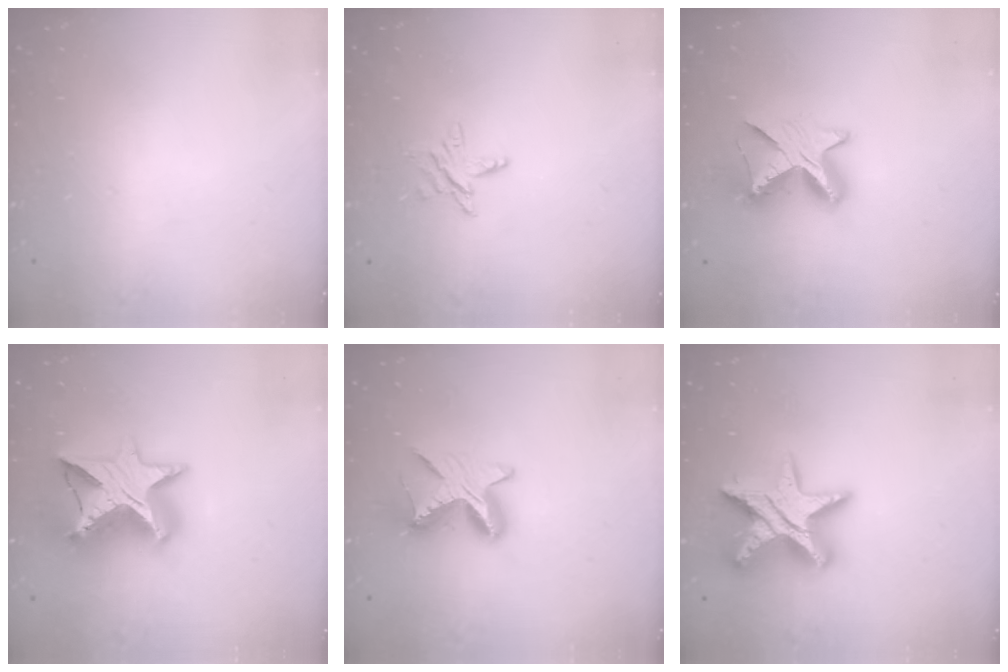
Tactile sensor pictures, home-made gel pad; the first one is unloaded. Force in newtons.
{"total": 5.0, "press": 5.0, "slide": 0.6}
{"total": 9.4, "press": 9.3, "slide": 0.7}
{"total": 16.8, "press": 16.8, "slide": 1.0}
{"total": 9.0, "press": 9.0, "slide": 0.2}
{"total": 17.0, "press": 16.9, "slide": 1.2}